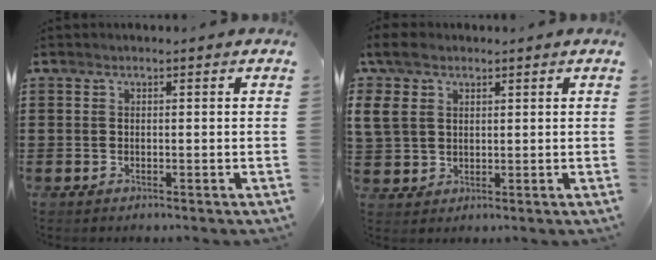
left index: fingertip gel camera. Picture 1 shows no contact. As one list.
[{"total": 6.4, "force": [3.0, 4.7, 3.1], "torque": [-0.093, 0.015, 0.055]}]